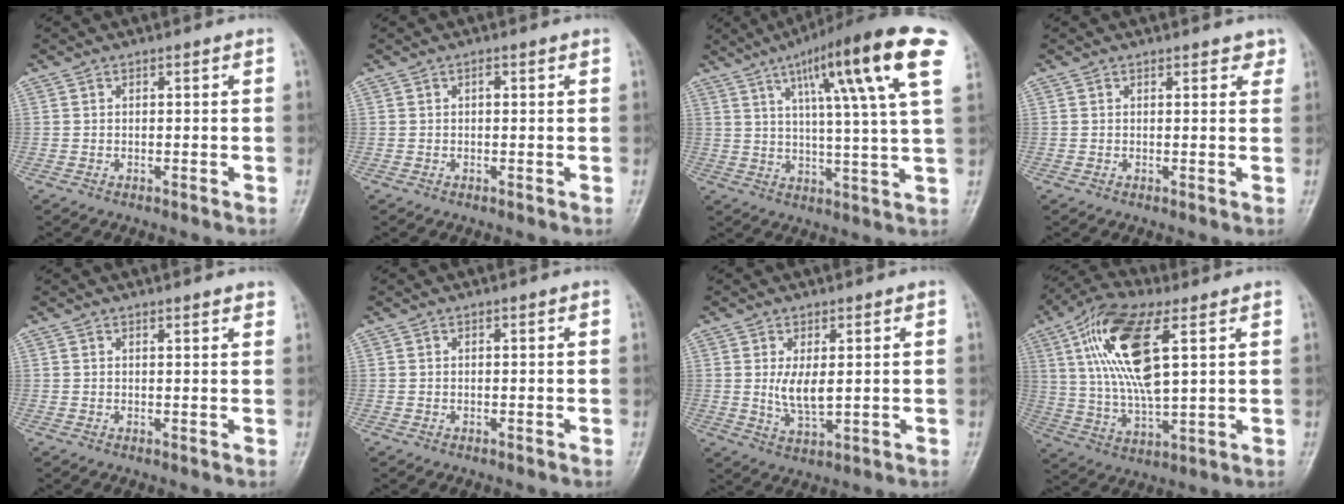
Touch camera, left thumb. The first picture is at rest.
{"total": 0.9, "force": [0.2, 0.4, 0.7], "torque": [-0.008, 0.001, 0.001]}
{"total": 19.4, "force": [8.7, 2.3, 17.2], "torque": [-0.248, -0.010, 0.124]}
{"total": 2.0, "force": [1.4, 1.0, 0.9], "torque": [0.007, -0.005, 0.010]}
{"total": 1.8, "force": [1.5, 0.4, 0.8], "torque": [-0.003, -0.004, 0.019]}
{"total": 0.0}
{"total": 5.4, "force": [0.7, 2.3, 4.8], "torque": [-0.086, -0.015, 0.019]}
{"total": 17.1, "force": [5.9, 6.4, 14.8], "torque": [-0.287, -0.007, 0.108]}